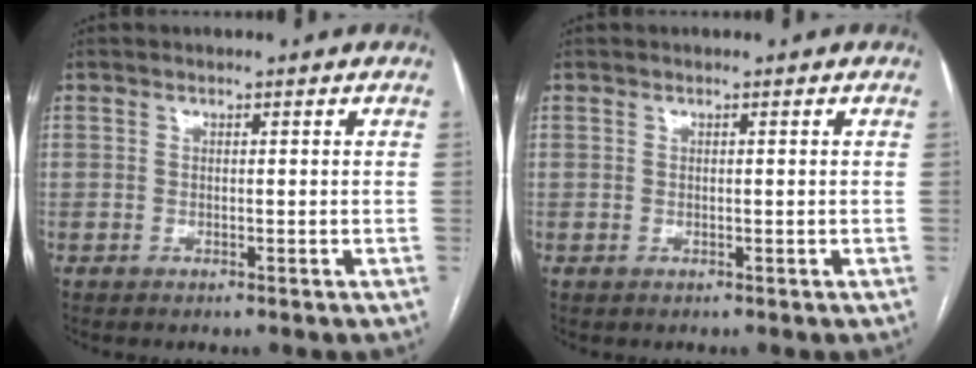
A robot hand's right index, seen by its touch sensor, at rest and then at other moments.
{"total": 0.0}